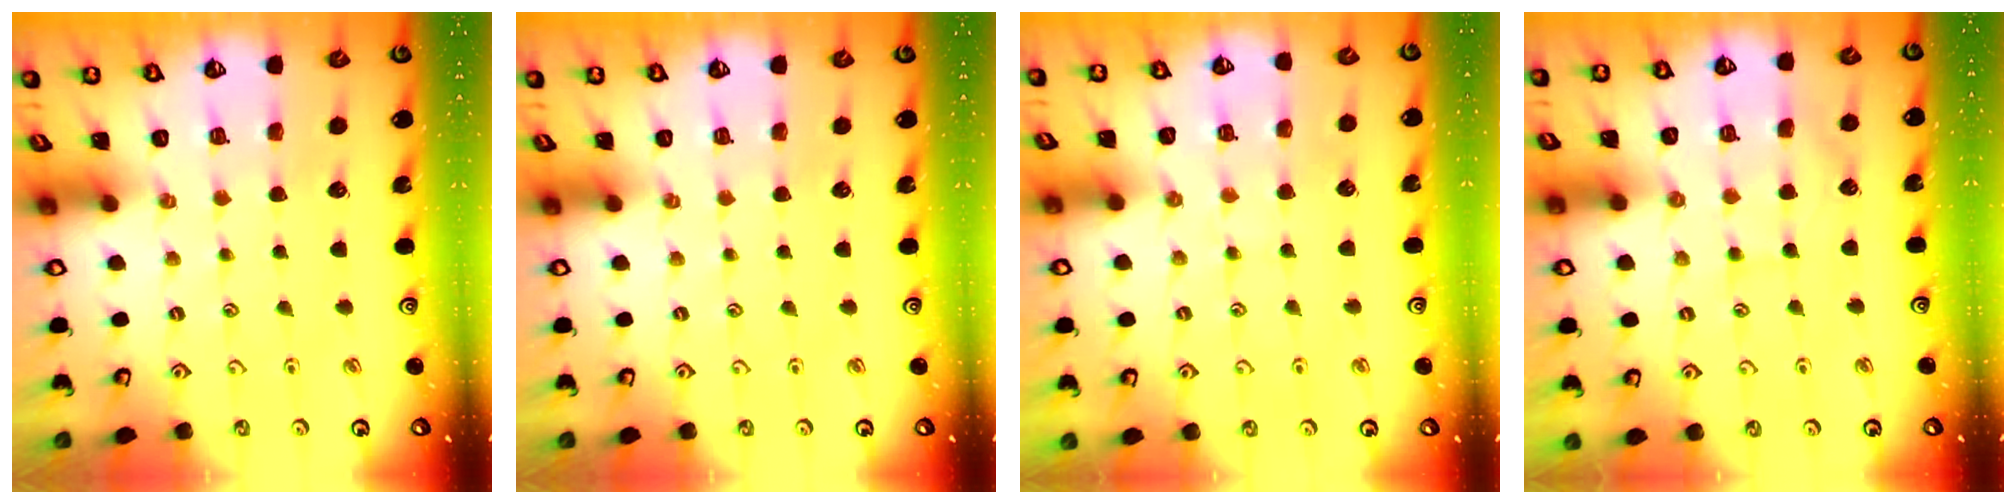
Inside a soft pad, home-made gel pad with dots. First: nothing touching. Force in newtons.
{"total": 0.0}
{"total": 5.9, "press": 5.9, "slide": 0.5}
{"total": 5.5, "press": 5.5, "slide": 0.7}